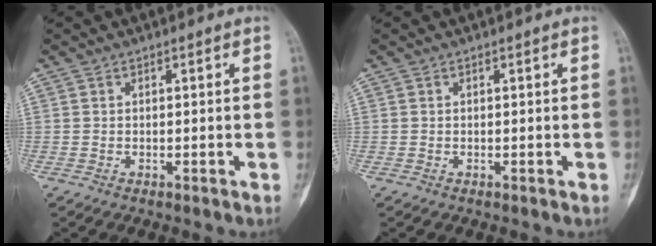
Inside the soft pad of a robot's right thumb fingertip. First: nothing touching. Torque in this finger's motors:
{"motor_torque": [0.00, 0.00, 0.06, 0.04, 0.00]}